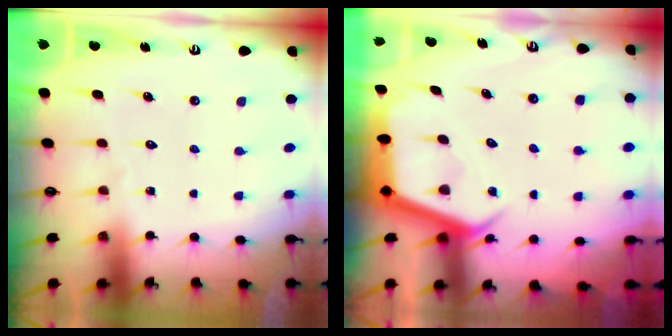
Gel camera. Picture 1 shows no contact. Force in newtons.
{"total": 5.4, "press": 5.4, "slide": 0.4}